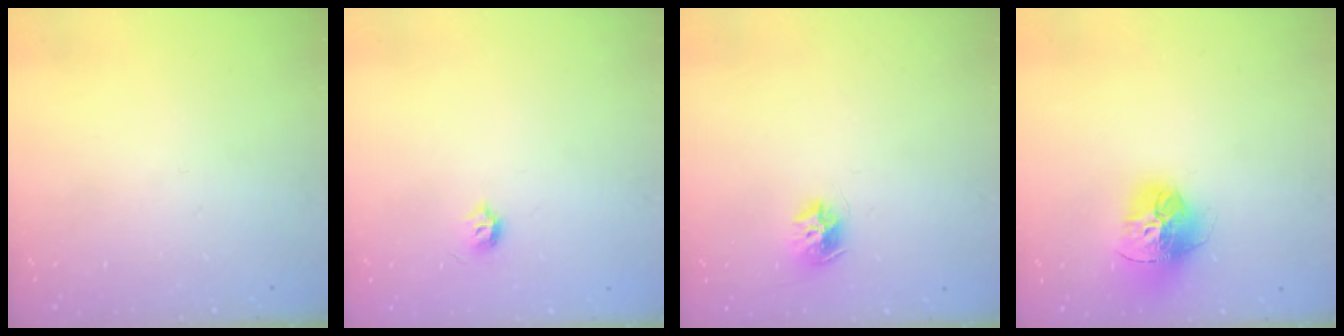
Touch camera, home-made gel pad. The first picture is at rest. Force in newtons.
{"total": 3.9, "press": 3.8, "slide": 0.7}
{"total": 8.7, "press": 8.7, "slide": 0.0}
{"total": 15.5, "press": 15.4, "slide": 1.7}